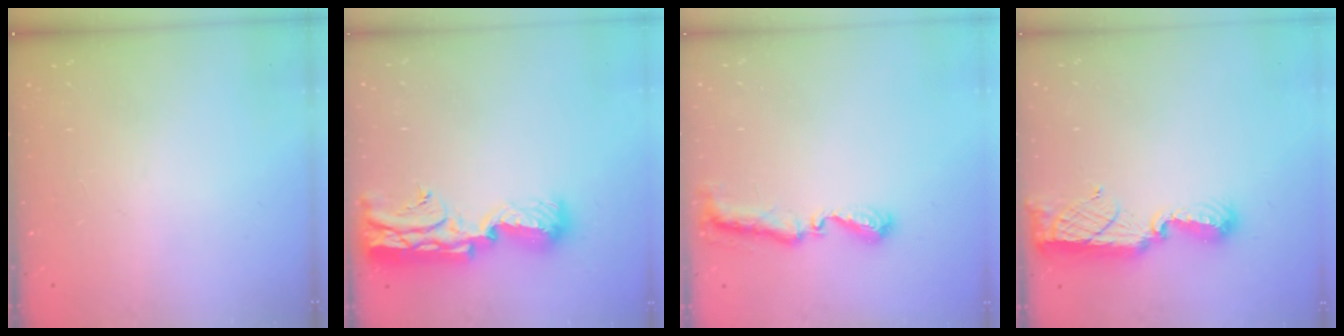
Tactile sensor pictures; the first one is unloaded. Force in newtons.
{"total": 20.1, "press": 19.4, "slide": 5.5}
{"total": 8.1, "press": 8.1, "slide": 0.5}
{"total": 9.9, "press": 9.9, "slide": 0.8}